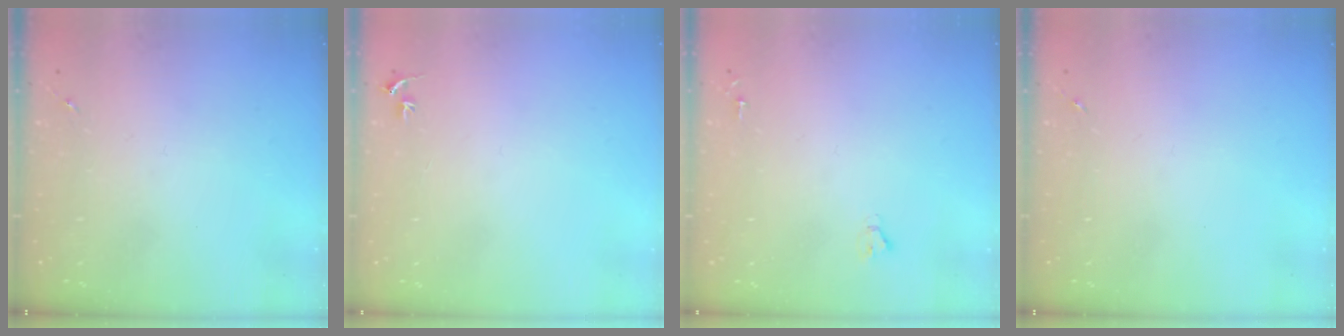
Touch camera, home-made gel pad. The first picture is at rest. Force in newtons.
{"total": 2.3, "press": 2.3, "slide": 0.2}
{"total": 1.6, "press": 1.6, "slide": 0.2}
{"total": 0.0}